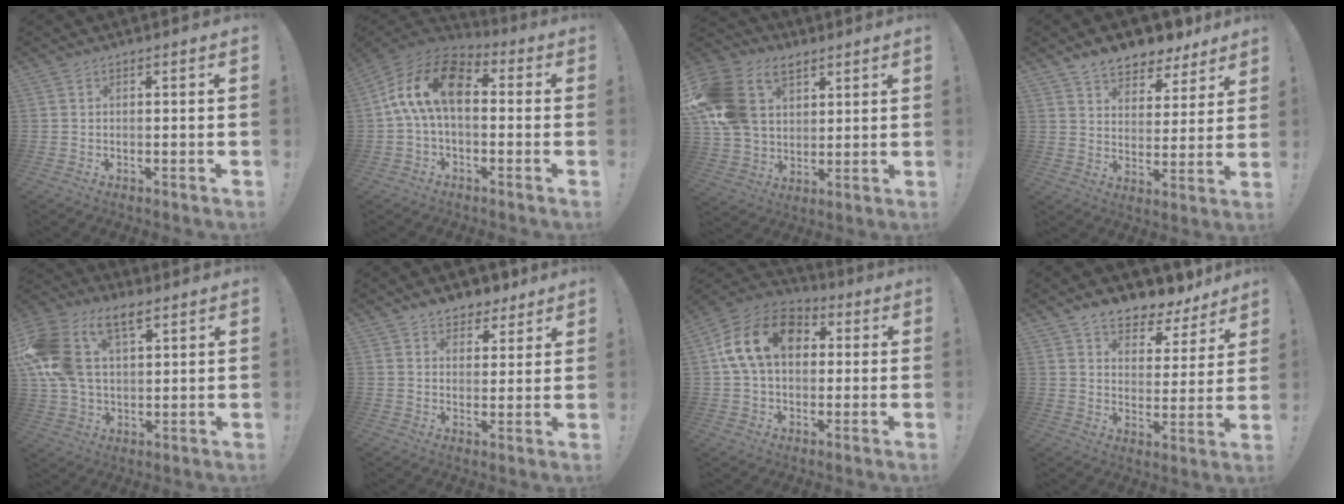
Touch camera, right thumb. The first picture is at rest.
{"total": 15.4, "force": [2.2, 8.5, 12.7], "torque": [-0.235, 0.016, 0.038]}
{"total": 19.8, "force": [8.0, 14.6, 10.7], "torque": [-0.204, -0.031, 0.153]}
{"total": 8.7, "force": [7.2, 4.3, 2.2], "torque": [-0.038, -0.055, 0.136]}
{"total": 18.6, "force": [8.1, 11.9, 11.7], "torque": [-0.227, -0.026, 0.150]}
{"total": 6.9, "force": [5.3, 4.1, 1.3], "torque": [-0.012, -0.039, 0.100]}
{"total": 18.2, "force": [4.9, 12.9, 11.9], "torque": [-0.203, 0.008, 0.092]}
{"total": 7.5, "force": [6.4, 3.3, 1.9], "torque": [-0.031, -0.059, 0.117]}